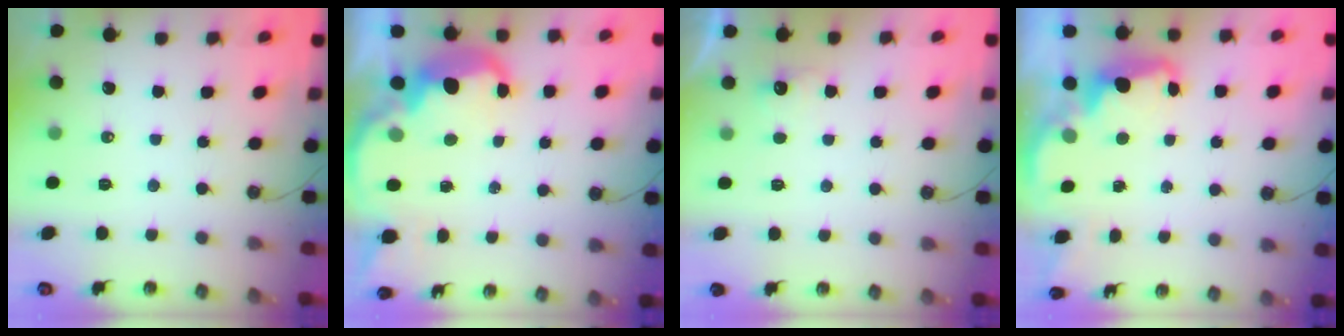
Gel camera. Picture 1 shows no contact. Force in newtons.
{"total": 8.0, "press": 8.0, "slide": 0.5}
{"total": 5.5, "press": 5.5, "slide": 1.0}
{"total": 2.6, "press": 2.5, "slide": 0.5}